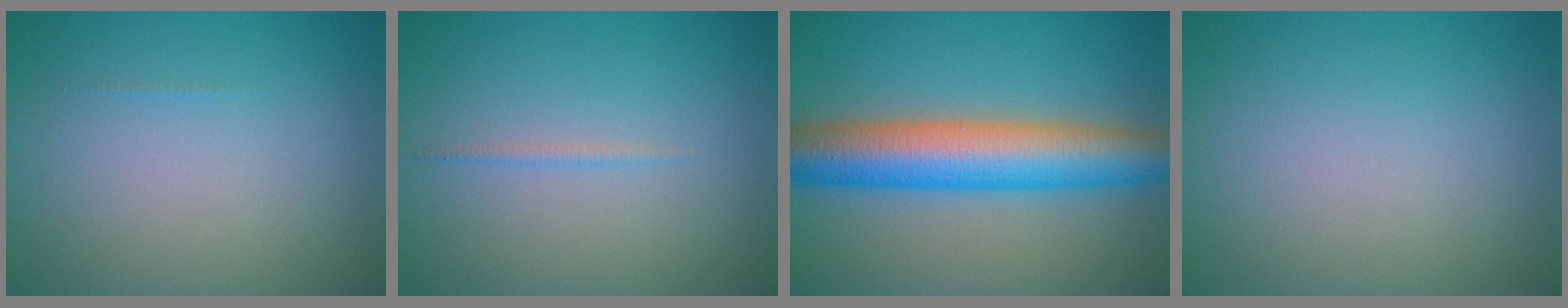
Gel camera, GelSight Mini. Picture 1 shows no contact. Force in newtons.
{"total": 0.6, "press": 0.6, "slide": 0.1}
{"total": 9.6, "press": 9.6, "slide": 0.1}
{"total": 0.0}